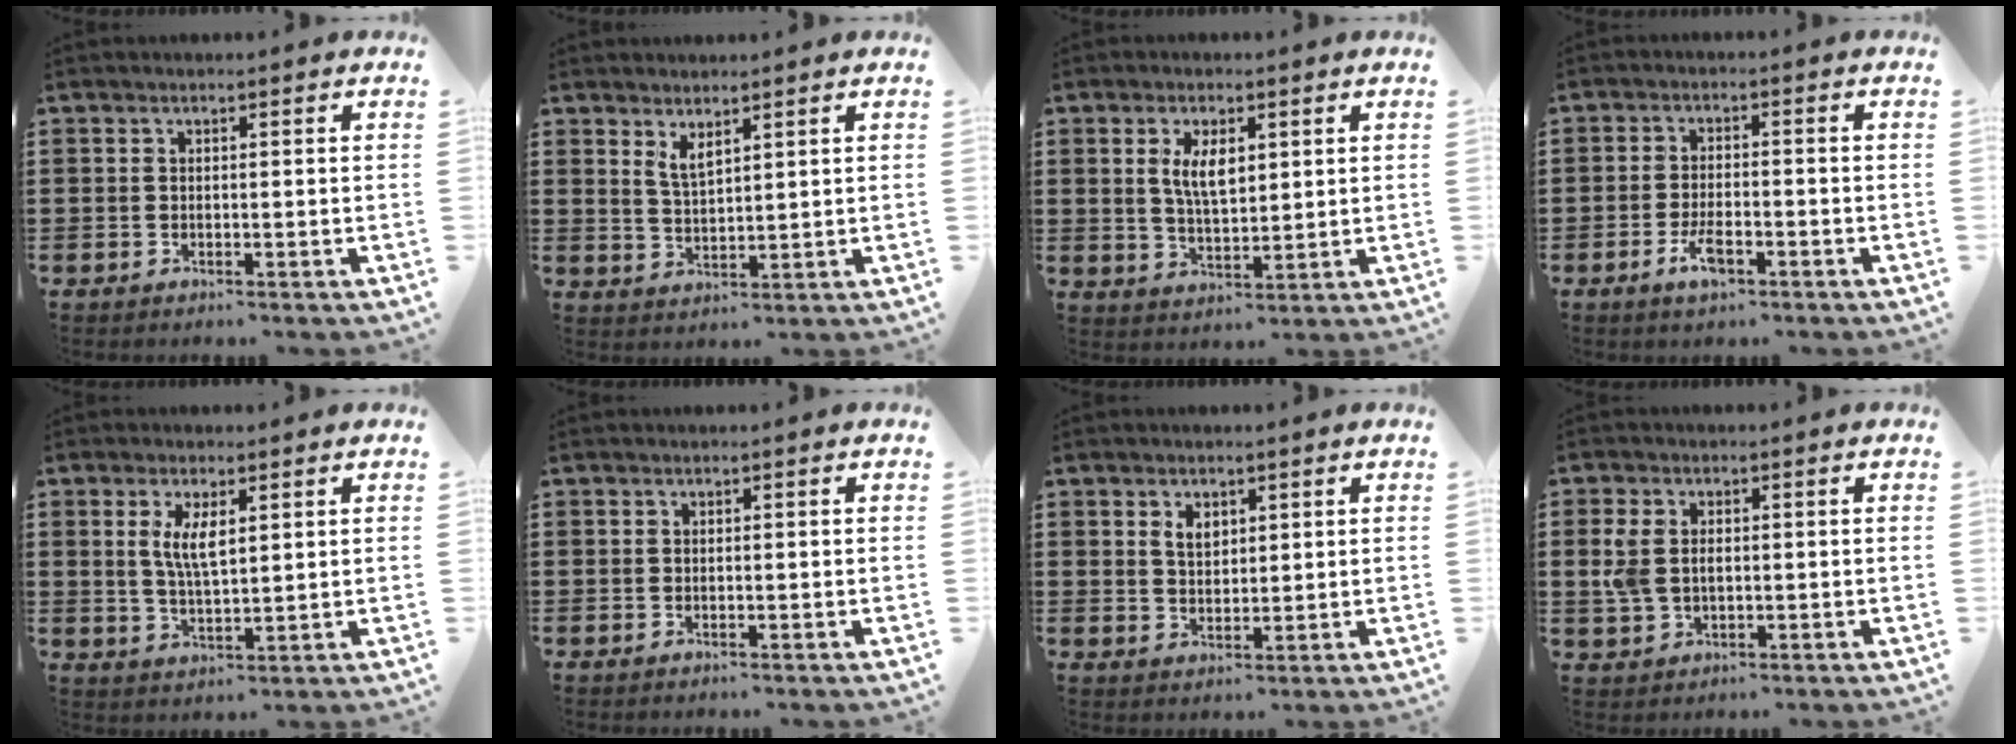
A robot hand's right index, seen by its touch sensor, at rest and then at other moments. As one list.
[{"total": 3.0, "force": [2.2, 1.0, 1.8], "torque": [-0.040, 0.005, 0.040]}, {"total": 5.4, "force": [1.7, 2.4, 4.6], "torque": [-0.089, 0.004, 0.026]}, {"total": 4.1, "force": [-2.0, 1.6, 3.2], "torque": [-0.074, -0.002, -0.042]}, {"total": 4.9, "force": [1.4, 1.7, 4.4], "torque": [-0.091, 0.004, 0.024]}, {"total": 0.0}, {"total": 2.8, "force": [1.5, 1.9, 1.5], "torque": [-0.037, 0.007, 0.027]}, {"total": 3.8, "force": [0.2, 2.6, 2.7], "torque": [-0.073, 0.005, -0.002]}]